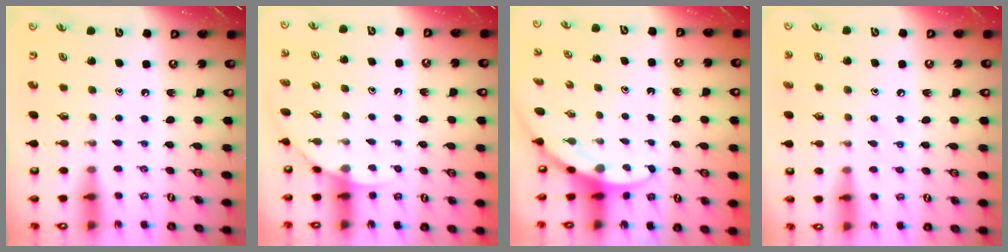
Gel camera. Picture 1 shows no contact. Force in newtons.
{"total": 3.6, "press": 3.6, "slide": 0.2}
{"total": 3.0, "press": 3.0, "slide": 0.1}
{"total": 4.9, "press": 4.9, "slide": 0.6}